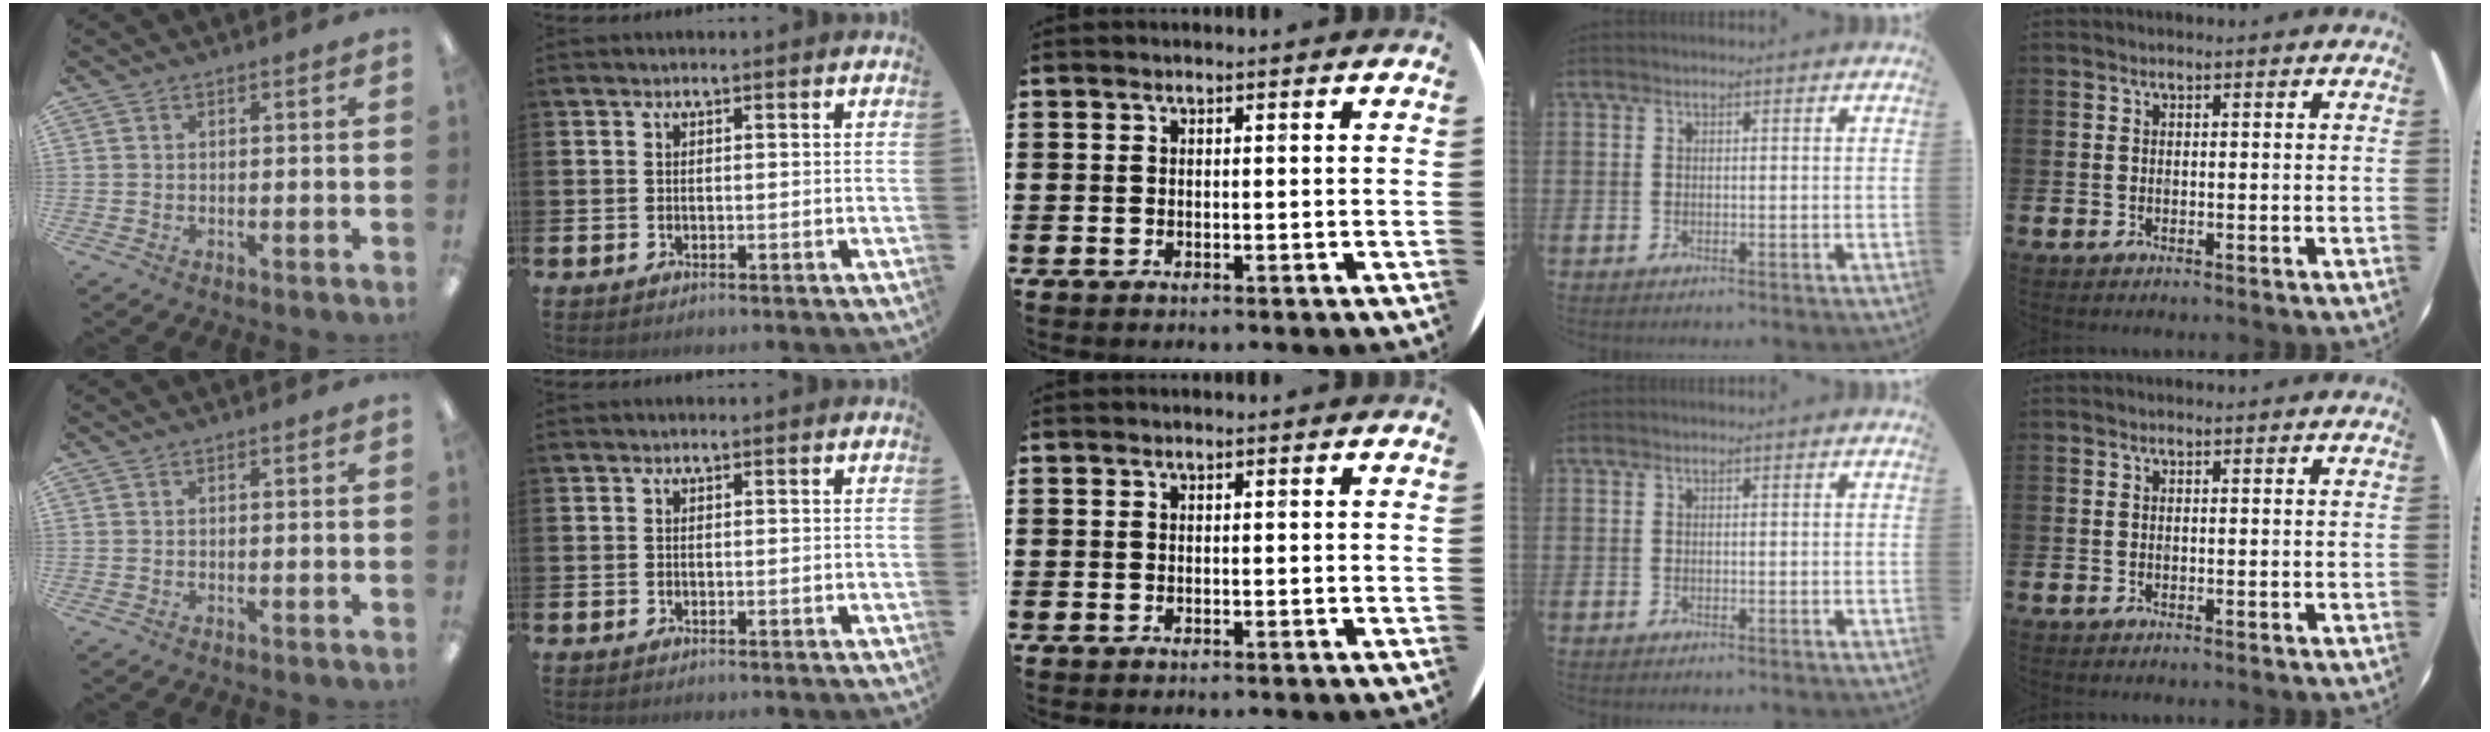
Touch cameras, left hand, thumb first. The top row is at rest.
{}